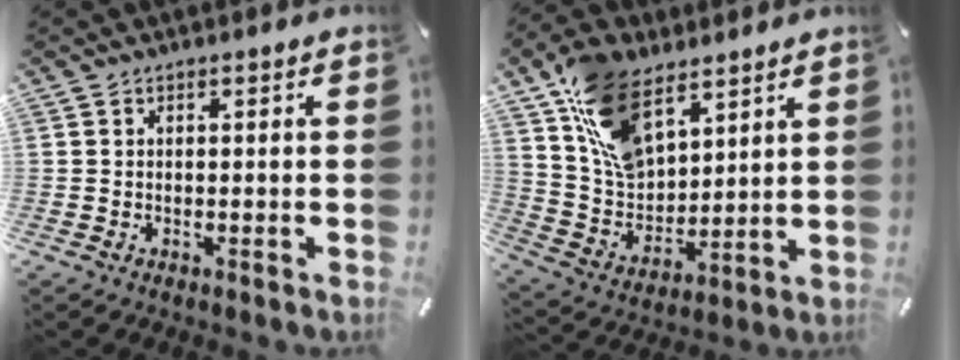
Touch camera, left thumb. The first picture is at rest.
{"total": 16.5, "force": [9.5, 10.2, 8.8], "torque": [-0.187, -0.037, 0.185]}